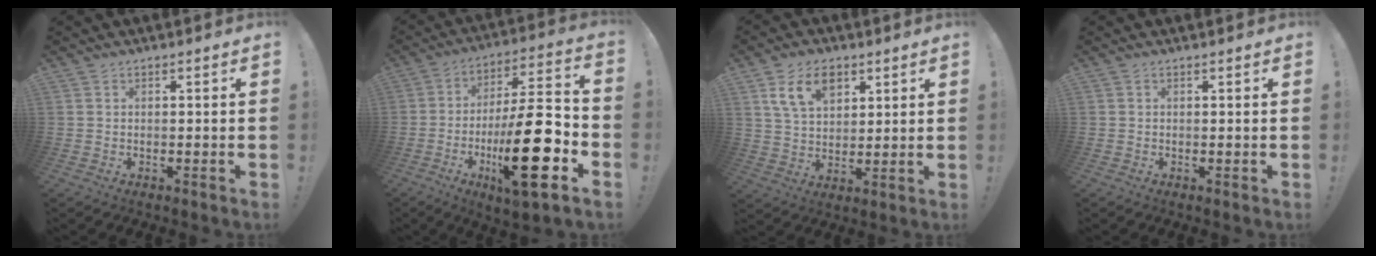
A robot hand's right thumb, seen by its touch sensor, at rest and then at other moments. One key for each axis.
{"total": 23.9, "fx": -7.2, "fy": 7.0, "fz": 21.7, "tx": -0.369, "ty": 0.034, "tz": -0.112}
{"total": 11.8, "fx": 6.4, "fy": 7.6, "fz": 6.4, "tx": -0.098, "ty": -0.021, "tz": 0.120}
{"total": 0.6, "fx": 0.4, "fy": 0.3, "fz": -0.4, "tx": 0.009, "ty": 0.000, "tz": 0.007}